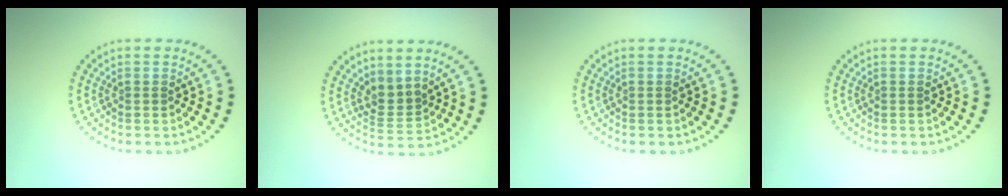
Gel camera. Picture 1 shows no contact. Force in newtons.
{"total": 2.3, "press": 1.5, "slide": 1.7}
{"total": 0.0}
{"total": 0.0}